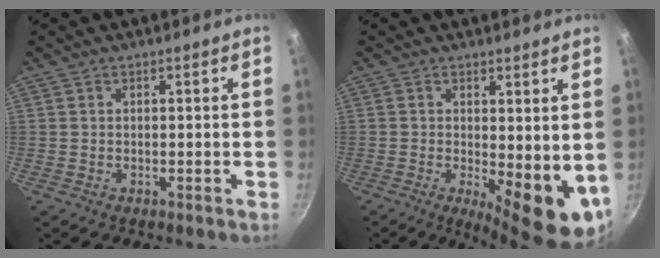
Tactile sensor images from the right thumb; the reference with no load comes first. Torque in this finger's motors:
{"motor_torque": [-0.66, 0.96, 1.29, -0.06, 0.31]}